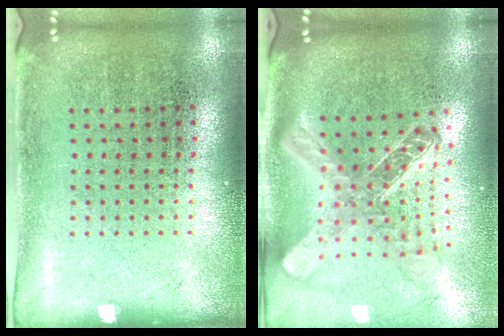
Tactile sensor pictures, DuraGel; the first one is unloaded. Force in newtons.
{"total": 2.6, "press": 1.9, "slide": 1.8}